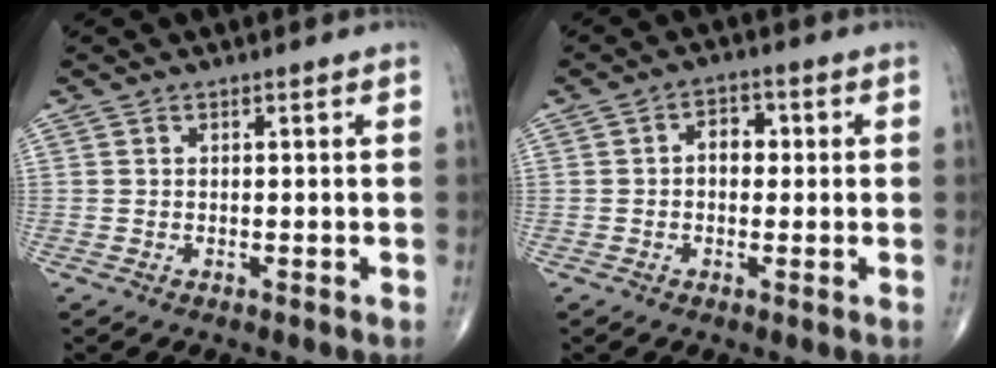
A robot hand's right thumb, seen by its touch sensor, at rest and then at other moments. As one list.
[{"total": 3.8, "force": [0.1, 2.8, 2.6], "torque": [-0.020, 0.011, -0.008]}]